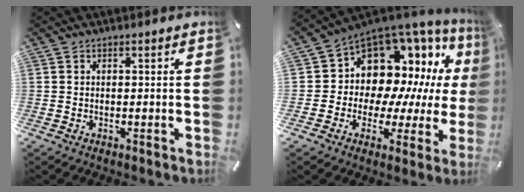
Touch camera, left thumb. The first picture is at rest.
{"total": 13.7, "force": [6.2, 10.8, 5.6], "torque": [-0.087, -0.081, 0.123]}